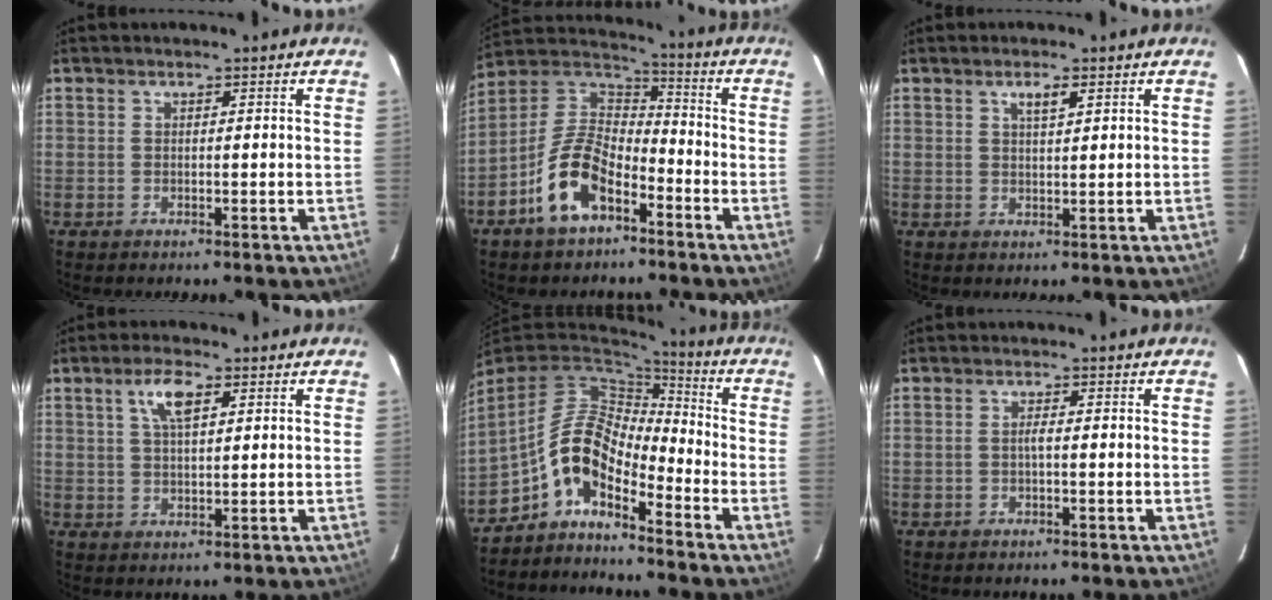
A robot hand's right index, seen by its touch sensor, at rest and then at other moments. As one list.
[{"total": 13.3, "force": [-7.1, 6.9, 8.9], "torque": [-0.187, 0.021, -0.130]}, {"total": 2.3, "force": [1.2, 0.5, 1.8], "torque": [-0.029, 0.003, 0.021]}, {"total": 5.2, "force": [2.3, 1.8, 4.3], "torque": [-0.081, 0.009, 0.043]}, {"total": 8.6, "force": [-5.0, 3.8, 5.9], "torque": [-0.115, 0.020, -0.105]}, {"total": 1.0, "force": [-0.3, 0.0, 1.0], "torque": [-0.018, 0.004, -0.007]}]